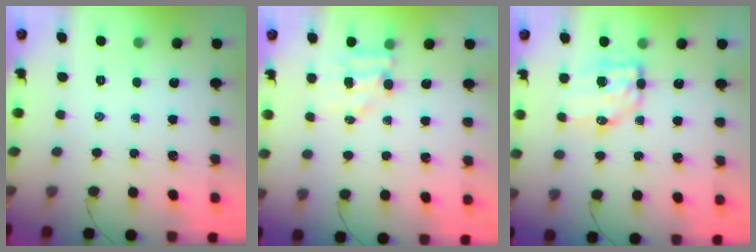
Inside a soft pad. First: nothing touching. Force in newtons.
{"total": 4.9, "press": 4.9, "slide": 0.6}
{"total": 7.9, "press": 7.8, "slide": 1.4}